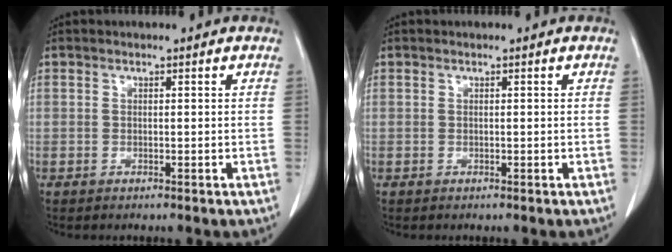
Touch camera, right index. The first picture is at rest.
{"total": 0.0}